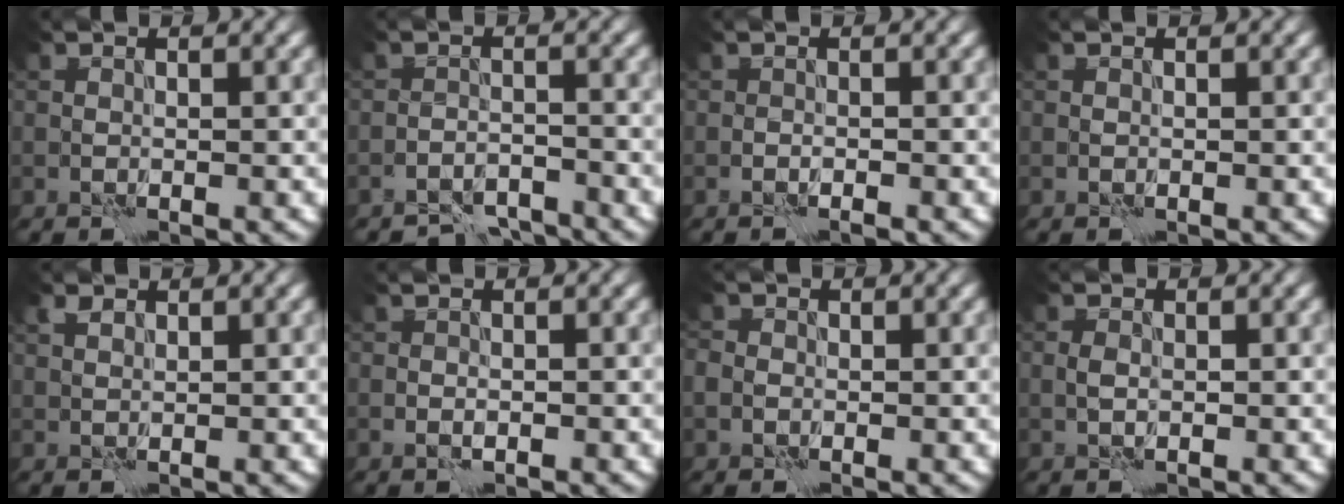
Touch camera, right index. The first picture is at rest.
{"total": 3.6, "force": [-3.5, 0.5, 0.2], "torque": [0.008, 0.001, -0.063]}
{"total": 0.8, "force": [-0.8, -0.1, 0.2], "torque": [-0.004, 0.001, -0.015]}
{"total": 0.0}
{"total": 1.2, "force": [1.0, 0.5, 0.4], "torque": [-0.009, 0.002, 0.019]}
{"total": 0.6, "force": [-0.3, 0.3, 0.4], "torque": [-0.008, 0.000, -0.006]}
{"total": 1.1, "force": [-0.4, 1.0, 0.3], "torque": [-0.001, -0.004, -0.009]}
{"total": 0.9, "force": [-0.2, 0.5, 0.7], "torque": [-0.015, 0.001, -0.006]}